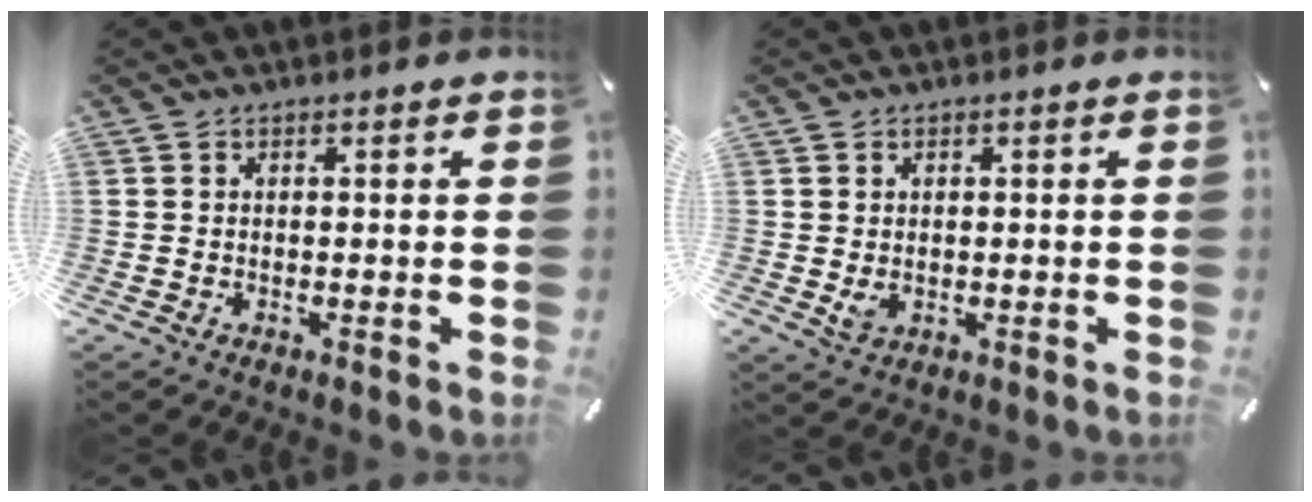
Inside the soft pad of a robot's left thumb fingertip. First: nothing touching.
{"total": 2.4, "force": [0.1, 1.9, 1.4], "torque": [-0.022, -0.004, 0.000]}